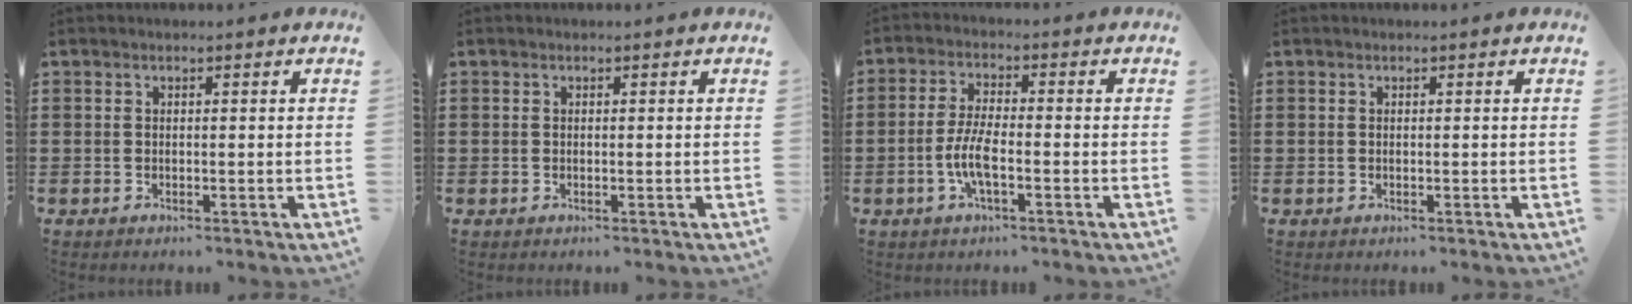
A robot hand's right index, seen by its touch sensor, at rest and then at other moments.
{"total": 0.0}
{"total": 5.4, "force": [-1.8, 1.4, 4.9], "torque": [-0.117, -0.008, -0.042]}
{"total": 0.0}